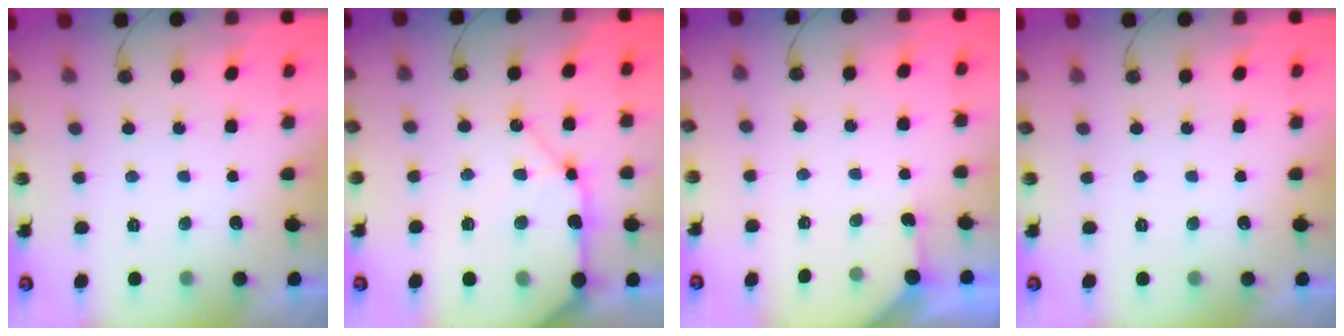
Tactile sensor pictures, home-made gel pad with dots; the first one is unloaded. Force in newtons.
{"total": 16.9, "press": 16.7, "slide": 2.6}
{"total": 1.6, "press": 1.5, "slide": 0.3}
{"total": 0.0}